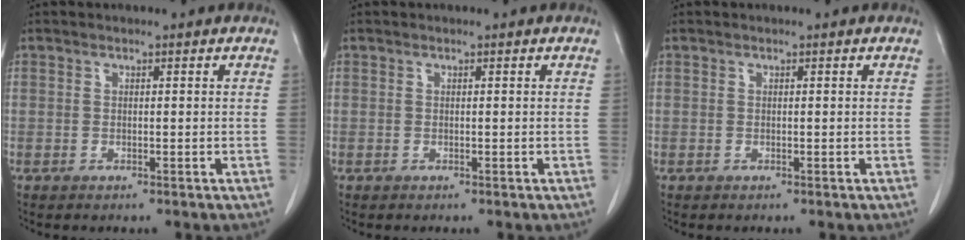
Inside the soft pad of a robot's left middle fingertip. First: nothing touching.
{"total": 0.0}
{"total": 0.0}